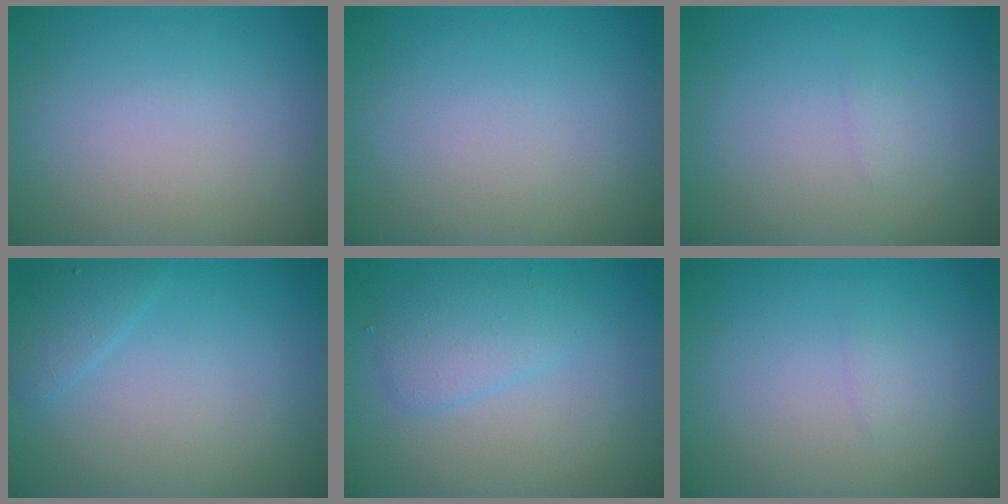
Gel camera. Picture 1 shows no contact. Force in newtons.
{"total": 0.0}
{"total": 0.5, "press": 0.5, "slide": 0.0}
{"total": 1.4, "press": 1.4, "slide": 0.1}
{"total": 2.6, "press": 2.6, "slide": 0.0}
{"total": 0.5, "press": 0.5, "slide": 0.0}